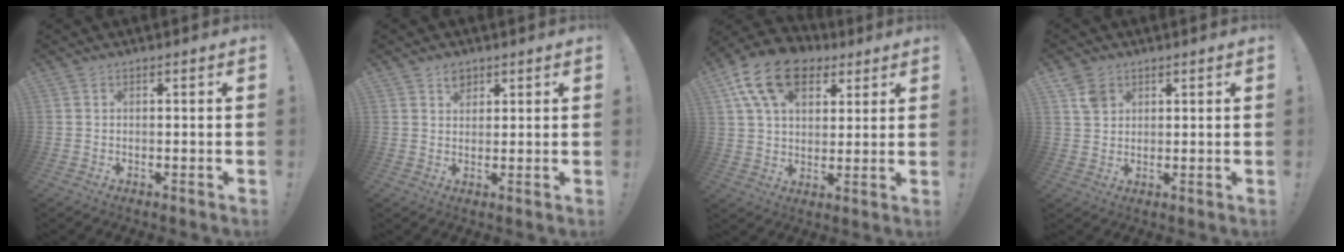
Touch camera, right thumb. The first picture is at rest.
{"total": 3.2, "force": [2.1, 2.3, 1.0], "torque": [0.000, -0.010, 0.034]}
{"total": 16.9, "force": [8.2, 10.9, 10.1], "torque": [-0.176, -0.032, 0.151]}
{"total": 4.7, "force": [2.9, 3.2, 1.8], "torque": [-0.025, -0.011, 0.057]}